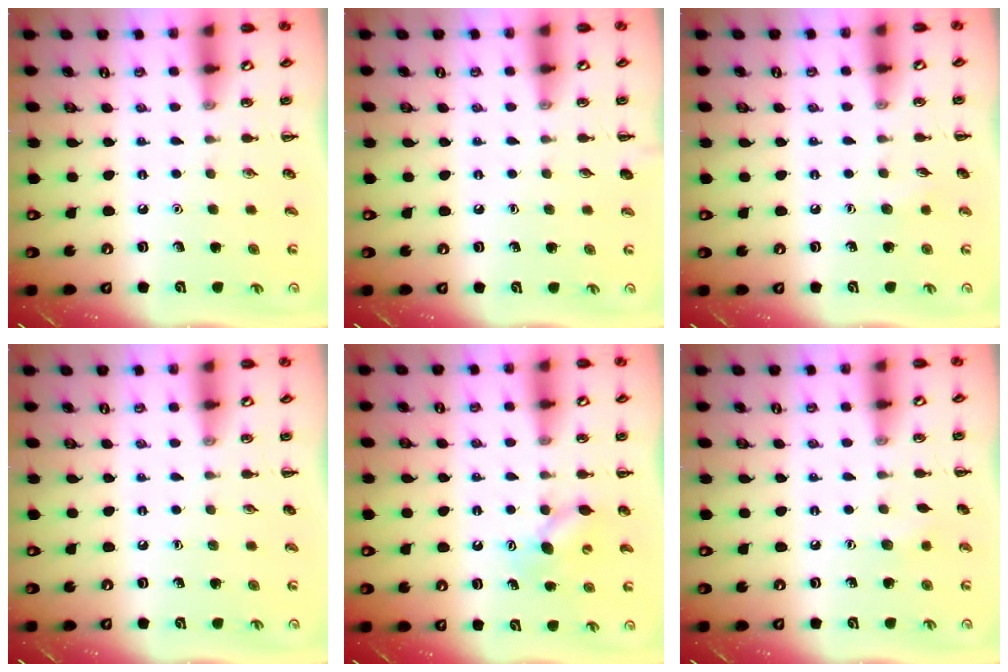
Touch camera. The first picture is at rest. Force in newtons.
{"total": 0.0}
{"total": 3.7, "press": 3.6, "slide": 0.8}
{"total": 0.0}
{"total": 6.0, "press": 5.9, "slide": 1.3}
{"total": 4.5, "press": 4.4, "slide": 1.0}